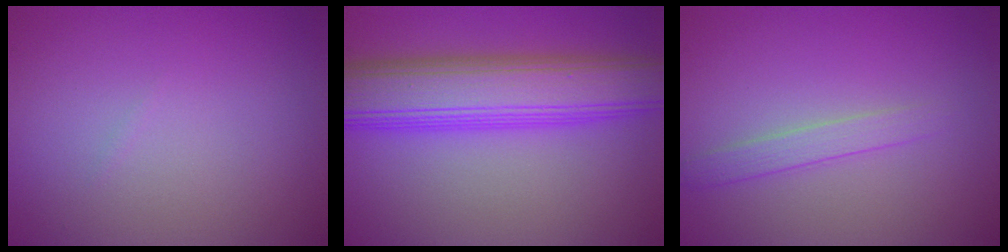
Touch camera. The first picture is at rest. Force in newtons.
{"total": 8.7, "press": 8.7, "slide": 0.2}
{"total": 1.6, "press": 1.6, "slide": 0.1}